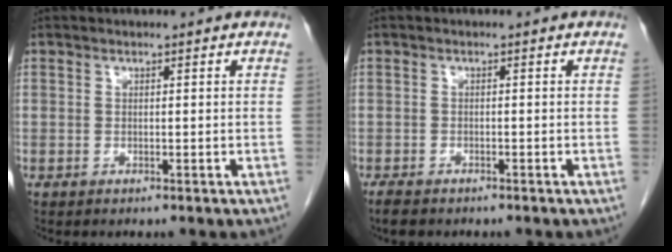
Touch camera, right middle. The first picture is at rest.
{"total": 2.8, "force": [-2.3, 1.0, 1.3], "torque": [-0.026, -0.006, -0.030]}